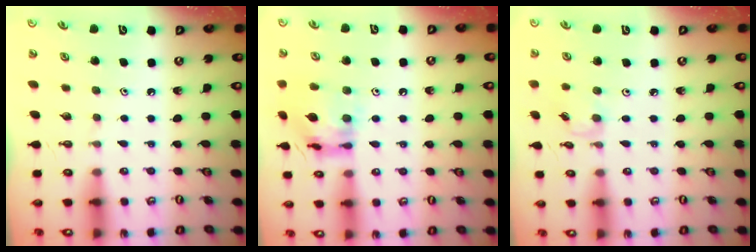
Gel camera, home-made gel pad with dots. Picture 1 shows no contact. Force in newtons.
{"total": 14.1, "press": 14.1, "slide": 1.3}
{"total": 2.9, "press": 2.9, "slide": 0.4}